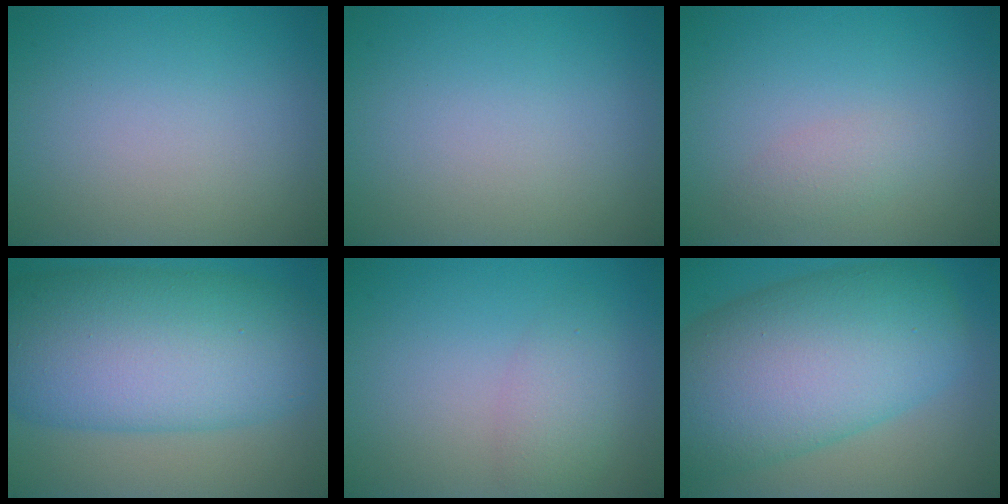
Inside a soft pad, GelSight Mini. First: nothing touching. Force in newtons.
{"total": 0.0}
{"total": 1.5, "press": 1.5, "slide": 0.1}
{"total": 13.5, "press": 13.5, "slide": 0.3}
{"total": 2.4, "press": 2.4, "slide": 0.1}
{"total": 13.4, "press": 13.4, "slide": 0.4}